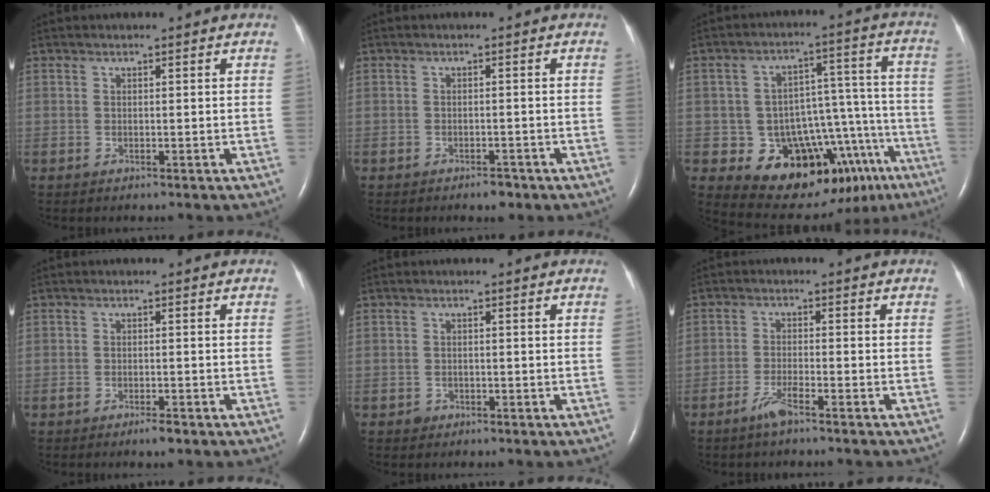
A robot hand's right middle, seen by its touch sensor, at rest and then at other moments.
{"total": 1.8, "force": [-1.4, 0.8, 0.9], "torque": [-0.013, 0.001, -0.015]}
{"total": 17.5, "force": [-10.4, 10.4, 9.5], "torque": [-0.084, 0.088, -0.135]}
{"total": 2.0, "force": [-1.4, 0.5, 1.3], "torque": [-0.025, -0.001, -0.022]}
{"total": 1.1, "force": [-0.7, 0.9, 0.0], "torque": [0.000, 0.004, -0.011]}
{"total": 3.1, "force": [-2.4, 0.1, 2.0], "torque": [-0.050, -0.004, -0.048]}